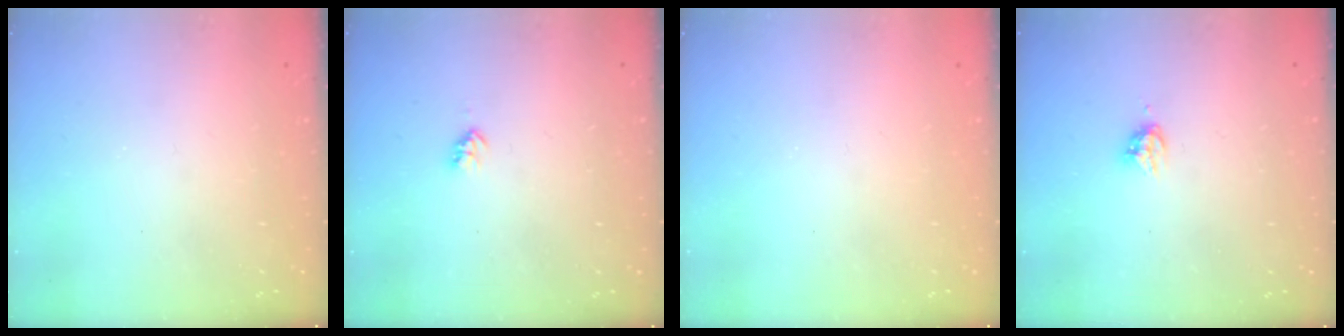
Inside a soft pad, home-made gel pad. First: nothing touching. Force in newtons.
{"total": 3.0, "press": 2.9, "slide": 0.4}
{"total": 0.0}
{"total": 4.7, "press": 4.6, "slide": 0.6}